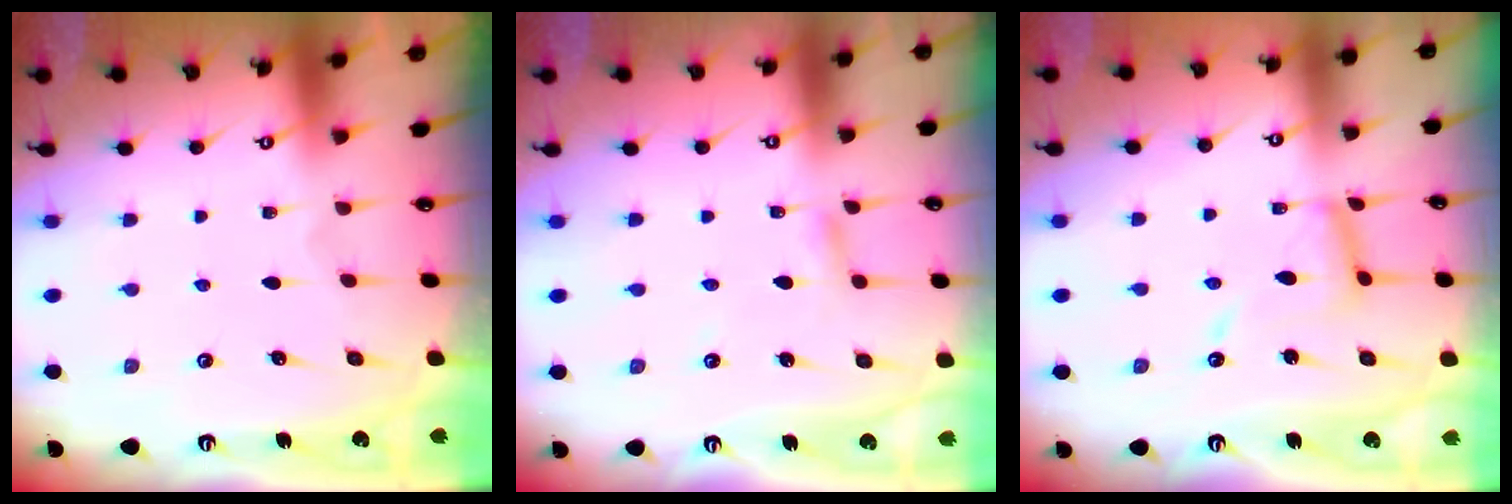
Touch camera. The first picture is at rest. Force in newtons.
{"total": 2.9, "press": 2.8, "slide": 0.3}
{"total": 10.8, "press": 10.7, "slide": 0.9}